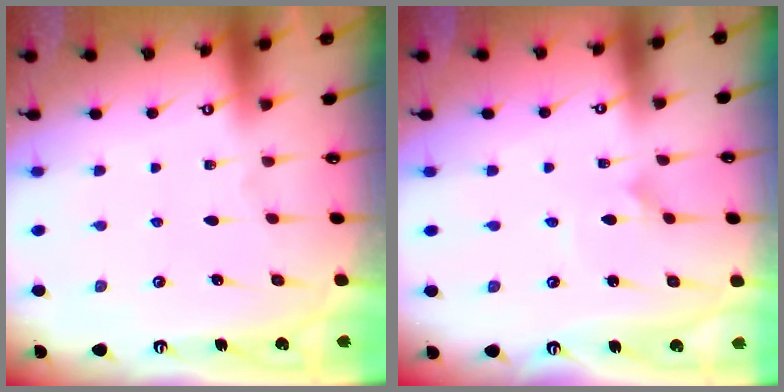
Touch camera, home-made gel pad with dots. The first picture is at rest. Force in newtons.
{"total": 1.7, "press": 1.7, "slide": 0.0}